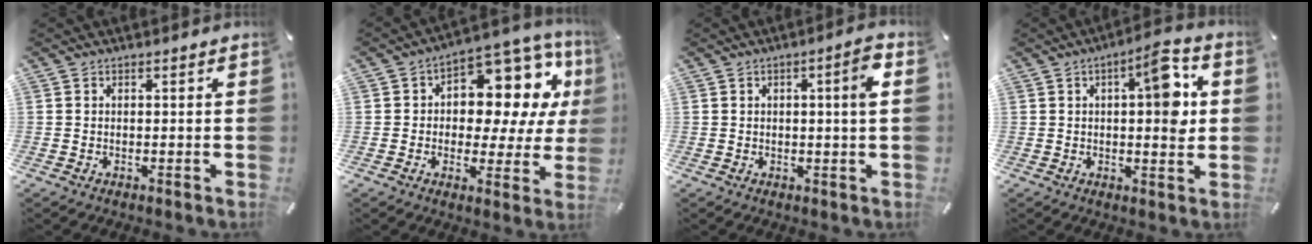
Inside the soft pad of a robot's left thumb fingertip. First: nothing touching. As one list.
[{"total": 11.7, "force": [4.6, 7.8, 7.5], "torque": [-0.090, -0.054, 0.079]}, {"total": 4.3, "force": [0.9, 0.5, 4.2], "torque": [-0.062, -0.006, 0.008]}, {"total": 11.2, "force": [2.7, 4.0, 10.1], "torque": [-0.130, -0.009, 0.034]}]